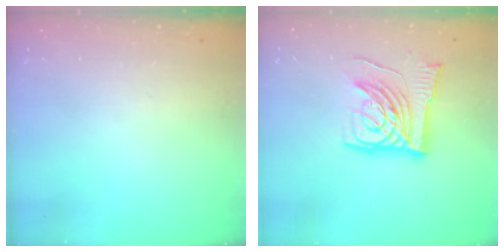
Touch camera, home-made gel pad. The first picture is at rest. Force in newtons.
{"total": 12.4, "press": 12.2, "slide": 2.0}